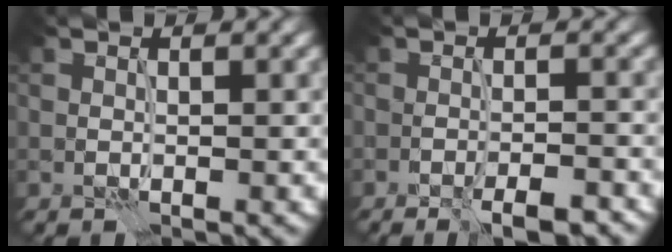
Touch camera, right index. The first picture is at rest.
{"total": 4.4, "force": [-3.1, 0.8, 3.0], "torque": [-0.038, 0.007, -0.043]}